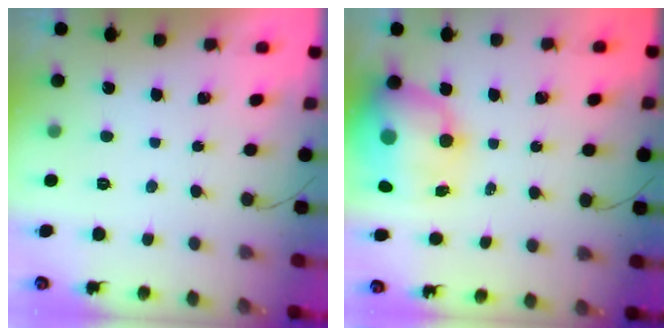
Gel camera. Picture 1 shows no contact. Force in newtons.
{"total": 15.1, "press": 14.6, "slide": 3.9}